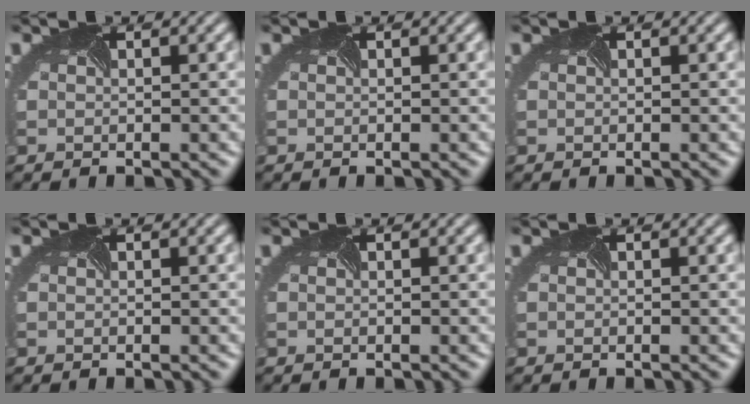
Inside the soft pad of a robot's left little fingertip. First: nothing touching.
{"total": 0.0}
{"total": 0.0}
{"total": 0.0}
{"total": 0.0}
{"total": 0.0}